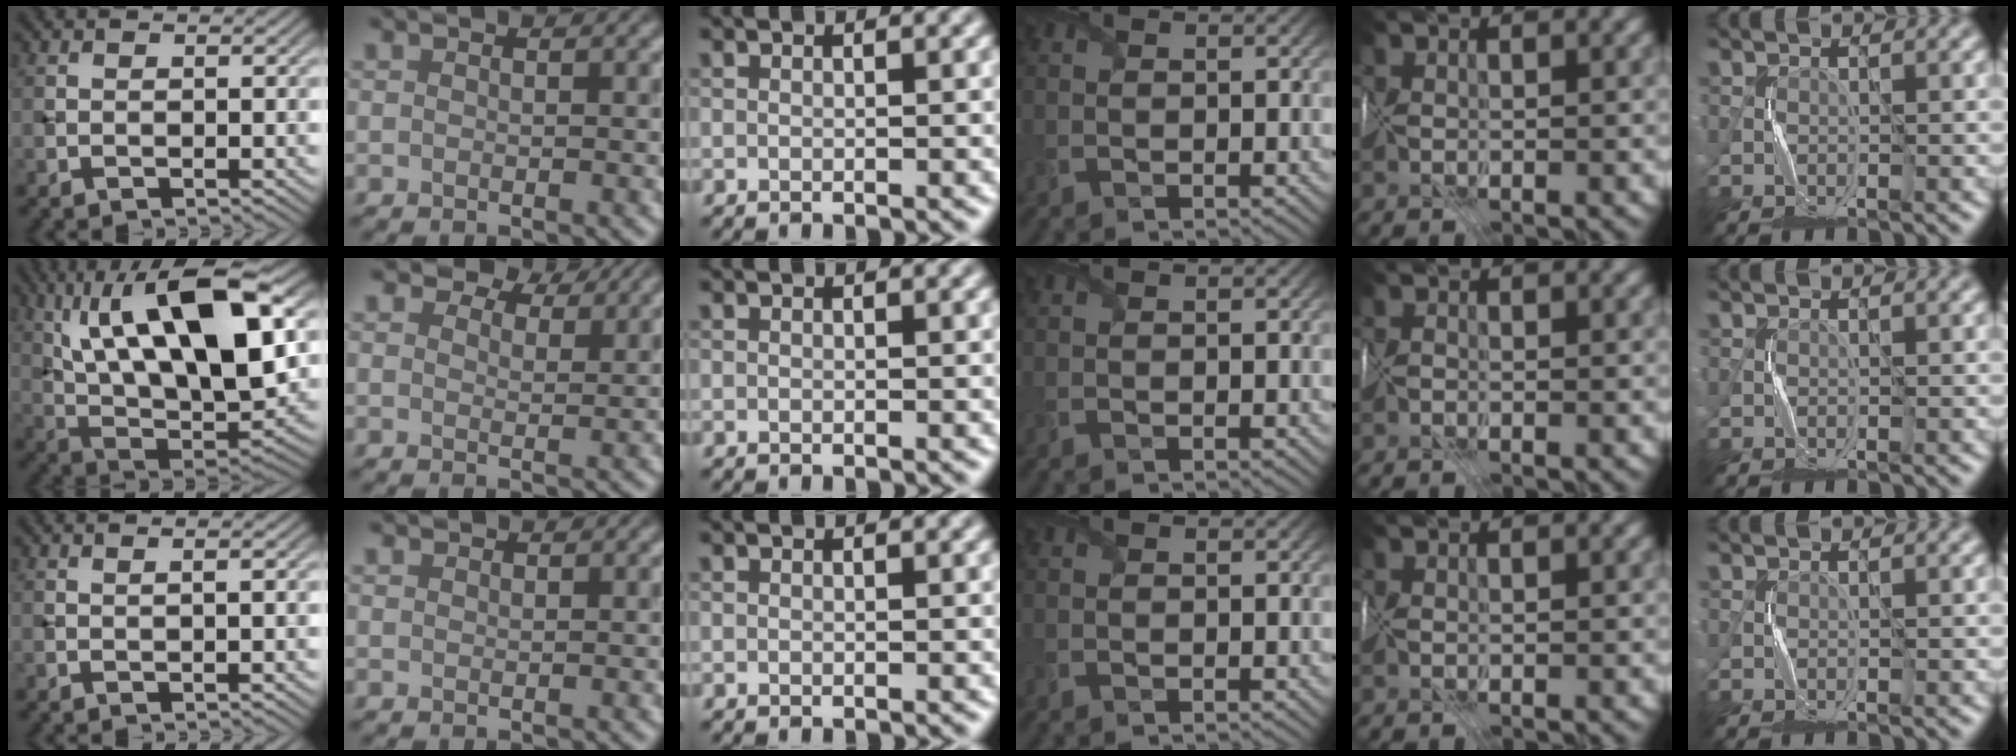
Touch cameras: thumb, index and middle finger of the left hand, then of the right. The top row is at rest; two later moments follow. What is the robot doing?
{"motion": "fold", "object": "map"}